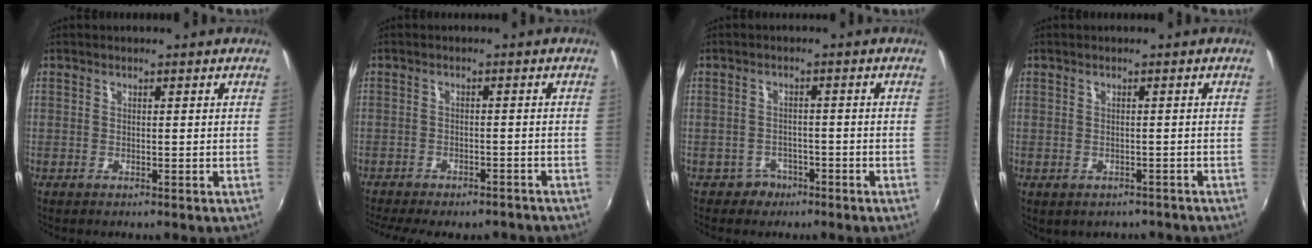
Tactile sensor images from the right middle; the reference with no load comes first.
{"total": 11.7, "force": [-9.9, 3.6, 5.0], "torque": [-0.113, -0.023, -0.134]}
{"total": 3.4, "force": [-2.2, 2.7, 0.0], "torque": [-0.009, 0.007, -0.034]}
{"total": 3.4, "force": [-2.4, 2.1, 1.3], "torque": [-0.029, -0.013, -0.025]}